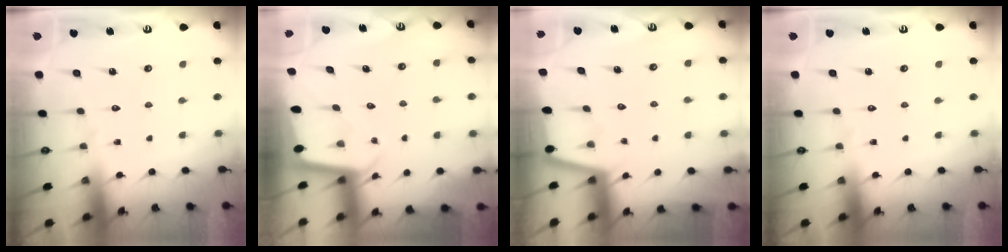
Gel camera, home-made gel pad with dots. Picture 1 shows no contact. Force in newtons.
{"total": 2.0, "press": 2.0, "slide": 0.1}
{"total": 1.1, "press": 1.1, "slide": 0.1}
{"total": 0.0}